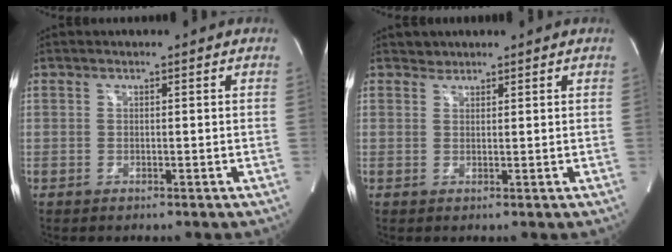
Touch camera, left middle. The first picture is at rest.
{"total": 1.1, "force": [1.0, 0.5, -0.3], "torque": [0.006, 0.003, 0.015]}